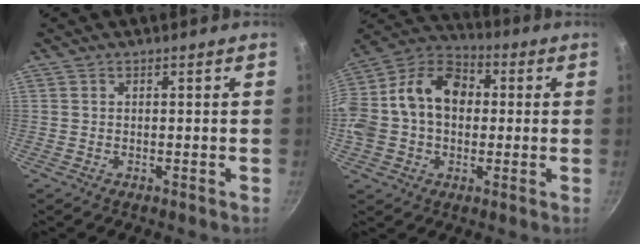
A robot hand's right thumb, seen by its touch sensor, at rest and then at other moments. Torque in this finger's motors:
{"motor_torque": [2.12, 2.30, 1.37, -0.90, 0.53]}